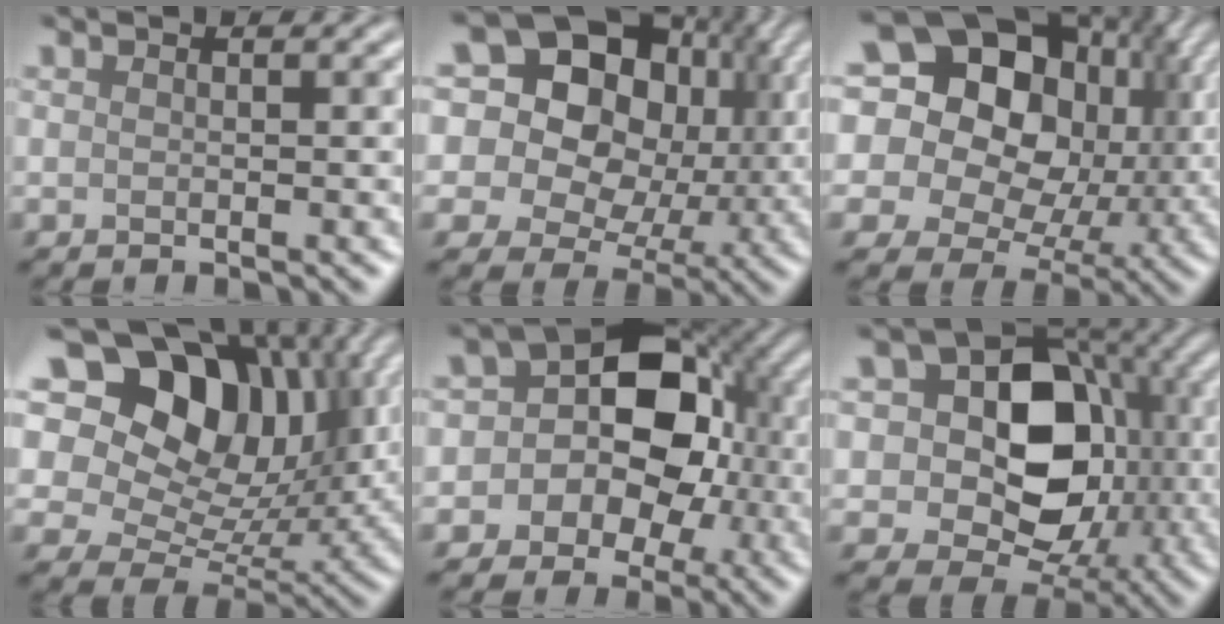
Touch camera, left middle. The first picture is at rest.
{"total": 17.6, "force": [5.9, 13.9, 9.0], "torque": [-0.197, 0.059, 0.089]}
{"total": 20.1, "force": [5.9, 15.8, 10.8], "torque": [-0.227, 0.052, 0.079]}
{"total": 15.9, "force": [8.2, 10.2, 9.1], "torque": [-0.178, 0.061, 0.135]}
{"total": 9.2, "force": [0.0, 7.7, 5.1], "torque": [-0.028, 0.029, -0.029]}
{"total": 11.0, "force": [0.8, 8.5, 6.9], "torque": [-0.070, 0.010, 0.010]}